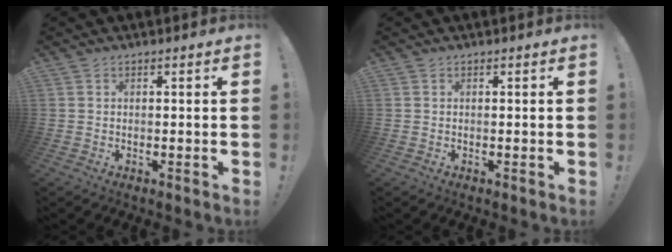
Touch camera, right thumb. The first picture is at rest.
{"total": 0.0}